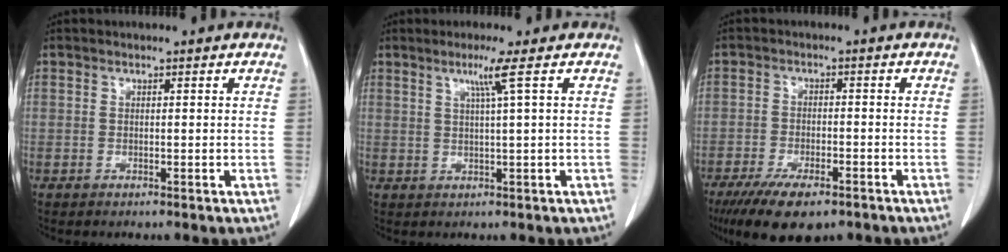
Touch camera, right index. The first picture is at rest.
{"total": 3.3, "force": [1.4, -1.2, 2.7], "torque": [-0.056, -0.005, 0.031]}
{"total": 10.2, "force": [-7.2, 3.5, 6.4], "torque": [-0.102, -0.013, -0.112]}